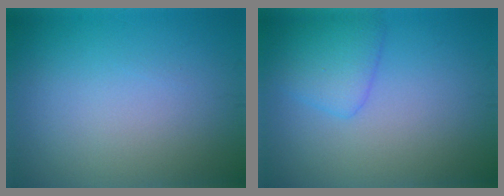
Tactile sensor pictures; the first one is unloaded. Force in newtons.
{"total": 2.7, "press": 2.7, "slide": 0.2}